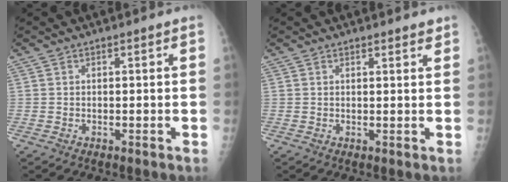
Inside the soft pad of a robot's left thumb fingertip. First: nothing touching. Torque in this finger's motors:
{"motor_torque": [-0.16, -0.04, -0.27, -0.21, 0.06]}